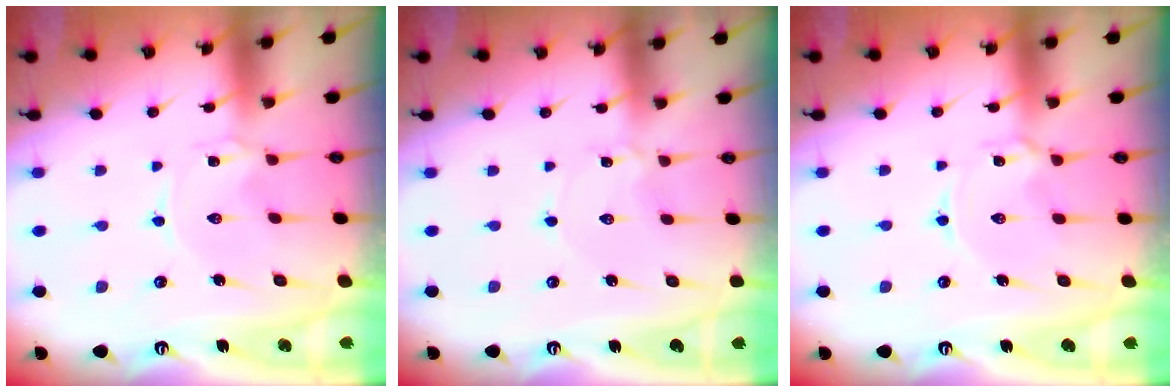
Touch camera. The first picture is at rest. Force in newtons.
{"total": 1.2, "press": 1.2, "slide": 0.0}
{"total": 2.3, "press": 2.3, "slide": 0.4}